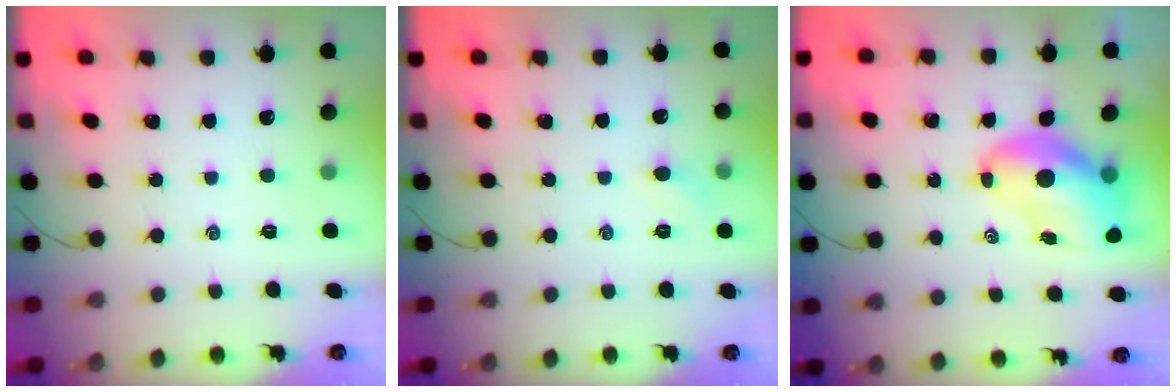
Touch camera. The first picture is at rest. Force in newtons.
{"total": 3.4, "press": 3.3, "slide": 1.1}
{"total": 10.4, "press": 10.0, "slide": 3.0}